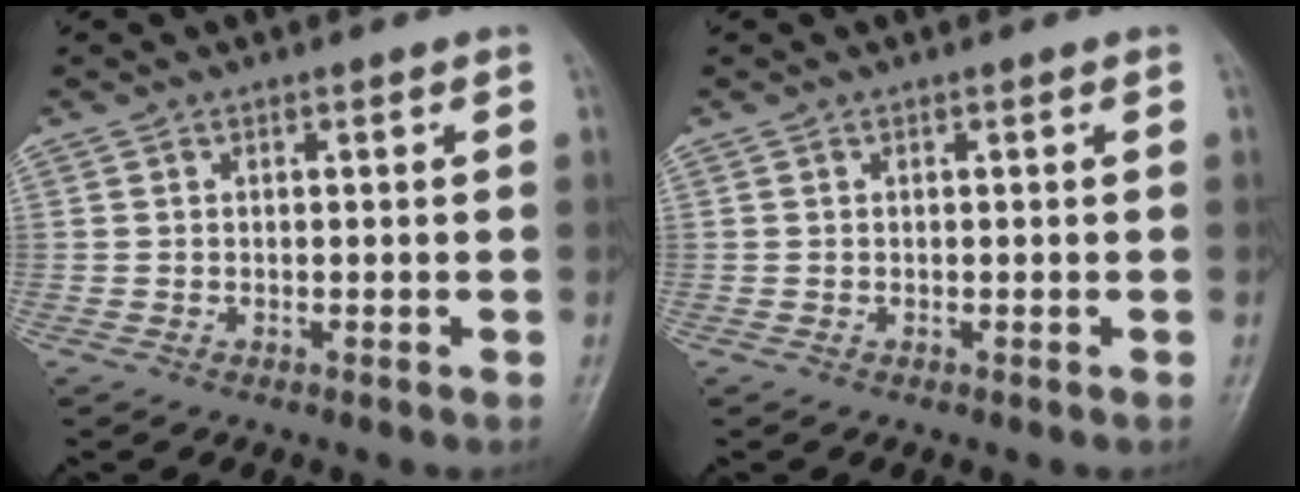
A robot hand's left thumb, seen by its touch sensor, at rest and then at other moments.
{"total": 0.0}